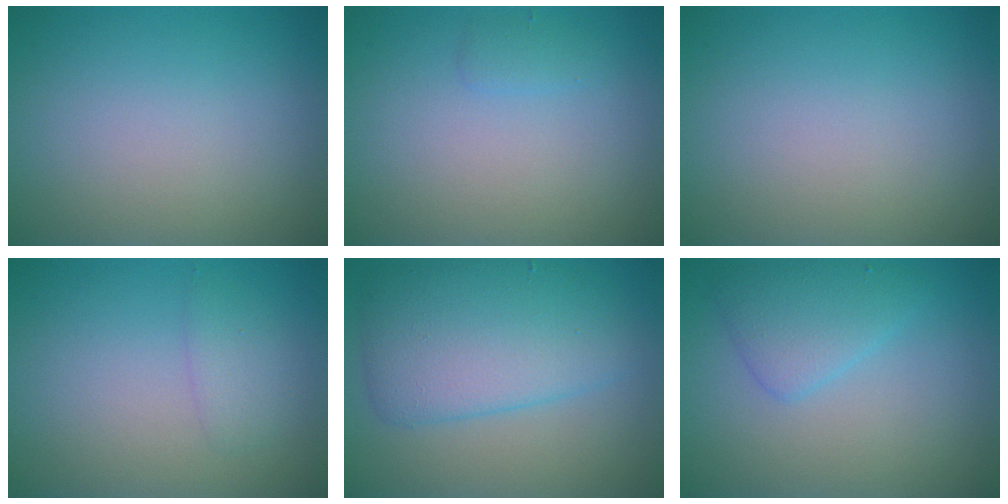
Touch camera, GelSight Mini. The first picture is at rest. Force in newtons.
{"total": 0.9, "press": 0.9, "slide": 0.0}
{"total": 0.0}
{"total": 1.4, "press": 1.4, "slide": 0.1}
{"total": 6.6, "press": 6.6, "slide": 0.2}
{"total": 3.0, "press": 3.0, "slide": 0.1}